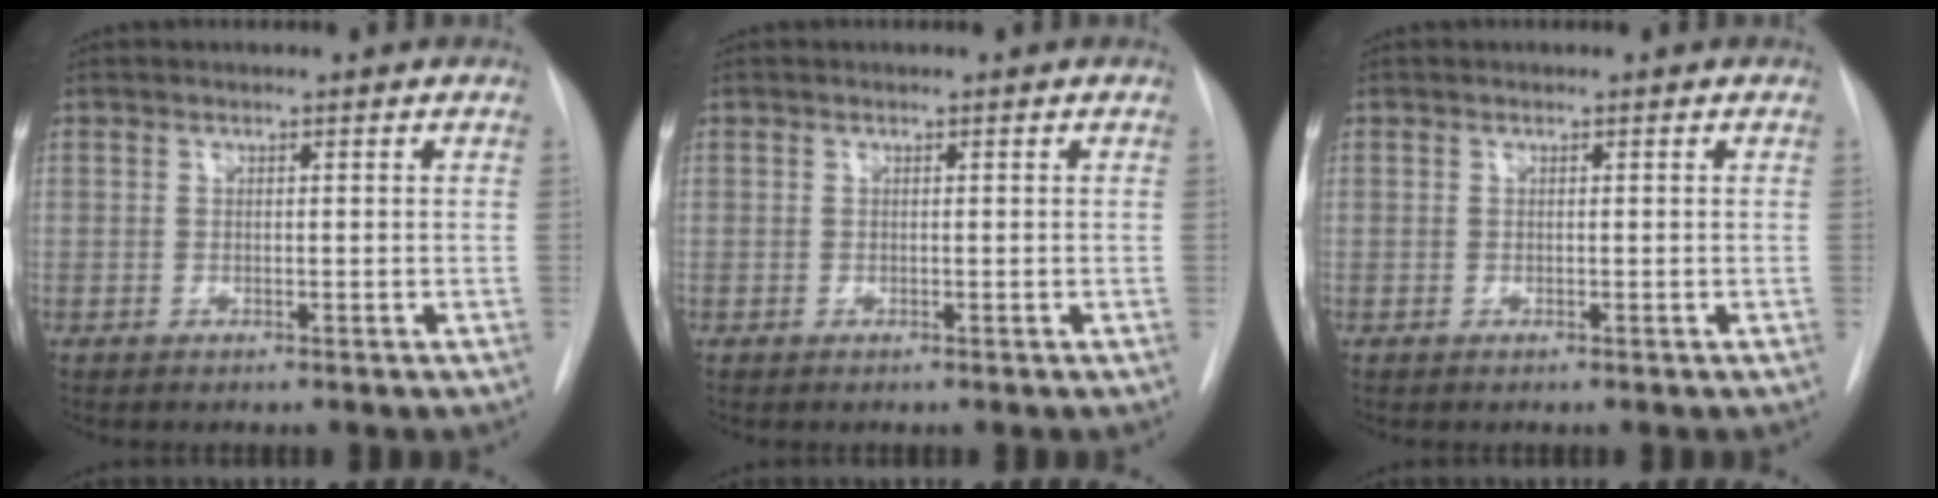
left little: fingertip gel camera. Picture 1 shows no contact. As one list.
[{"total": 0.0}, {"total": 0.0}]